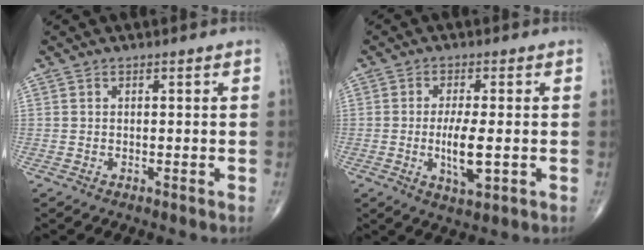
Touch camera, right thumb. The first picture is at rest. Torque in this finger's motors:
{"motor_torque": [1.25, 0.92, 0.75, 0.13, 0.25]}